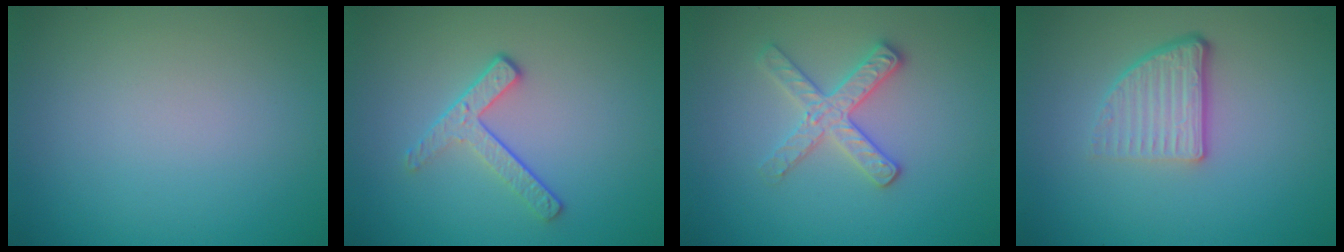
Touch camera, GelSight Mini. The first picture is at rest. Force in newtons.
{"total": 2.3, "press": 1.7, "slide": 1.6}
{"total": 2.9, "press": 2.8, "slide": 0.8}
{"total": 3.9, "press": 2.5, "slide": 2.9}